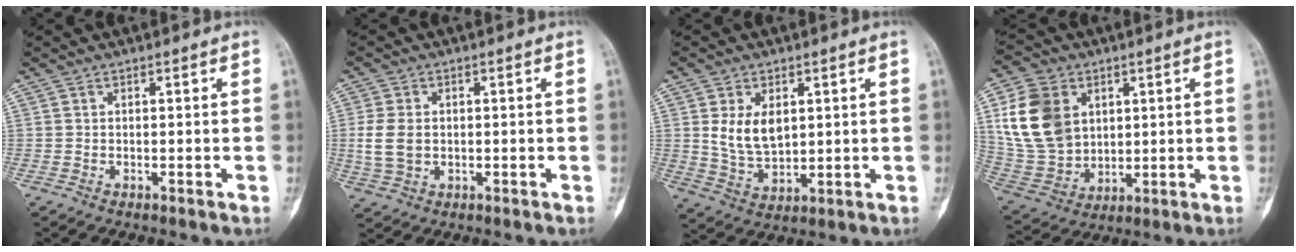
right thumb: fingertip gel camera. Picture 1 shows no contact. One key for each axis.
{"total": 6.1, "fx": 0.1, "fy": 4.4, "fz": 4.3, "tx": -0.088, "ty": 0.001, "tz": 0.007}
{"total": 8.1, "fx": 2.1, "fy": 5.2, "fz": 5.9, "tx": -0.093, "ty": -0.014, "tz": 0.052}
{"total": 15.9, "fx": 4.6, "fy": 12.1, "fz": 9.3, "tx": -0.160, "ty": -0.009, "tz": 0.099}